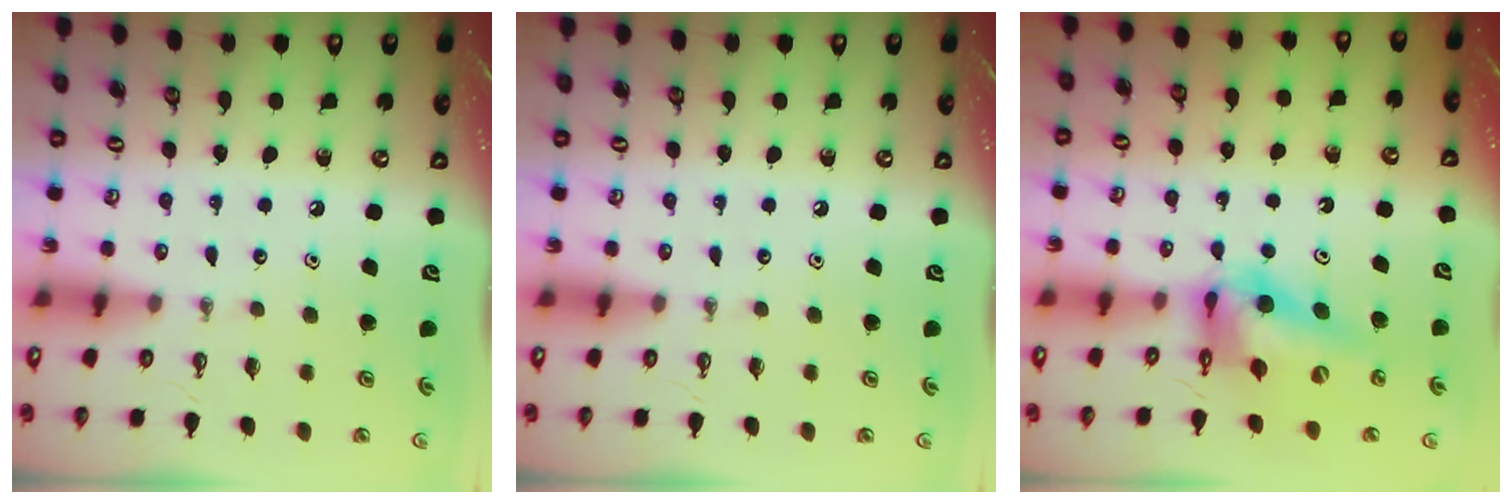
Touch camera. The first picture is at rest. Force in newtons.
{"total": 0.0}
{"total": 13.2, "press": 13.2, "slide": 1.2}